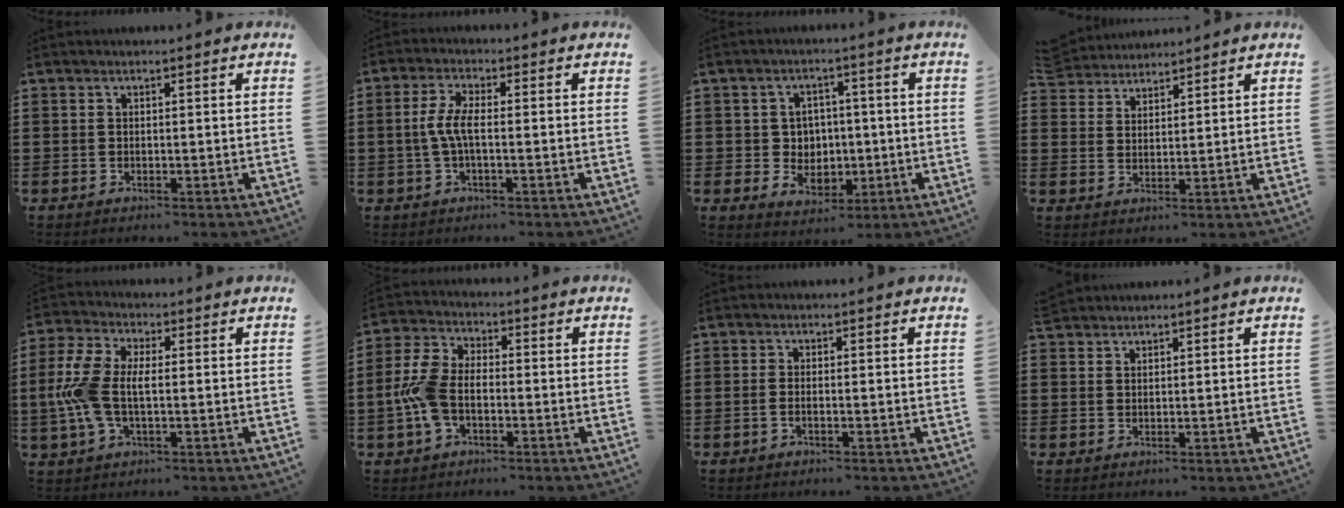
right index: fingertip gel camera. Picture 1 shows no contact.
{"total": 4.5, "force": [-0.6, 1.3, 4.2], "torque": [-0.106, -0.006, -0.022]}
{"total": 4.7, "force": [0.1, 4.5, 1.1], "torque": [-0.029, 0.008, -0.004]}
{"total": 4.0, "force": [3.8, 1.0, -0.3], "torque": [-0.010, -0.008, 0.074]}
{"total": 8.5, "force": [-0.5, 4.5, 7.2], "torque": [-0.194, -0.008, -0.023]}
{"total": 7.4, "force": [-1.5, 4.4, 5.8], "torque": [-0.153, -0.001, -0.037]}
{"total": 1.1, "force": [-0.6, 0.0, 0.9], "torque": [-0.016, -0.004, -0.010]}
{"total": 1.7, "force": [1.7, 0.4, -0.2], "torque": [-0.001, 0.004, 0.034]}